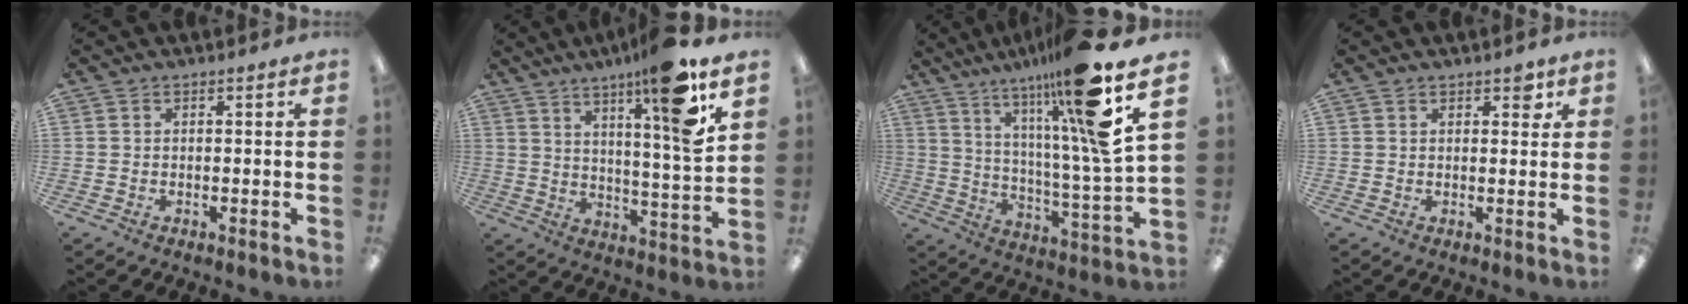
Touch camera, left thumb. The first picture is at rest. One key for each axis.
{"total": 15.5, "fx": 10.1, "fy": 1.0, "fz": 11.7, "tx": -0.183, "ty": -0.056, "tz": 0.147}
{"total": 21.3, "fx": 14.1, "fy": 2.1, "fz": 15.9, "tx": -0.259, "ty": -0.083, "tz": 0.207}
{"total": 3.1, "fx": 2.0, "fy": 1.6, "fz": 1.9, "tx": -0.015, "ty": -0.004, "tz": 0.028}